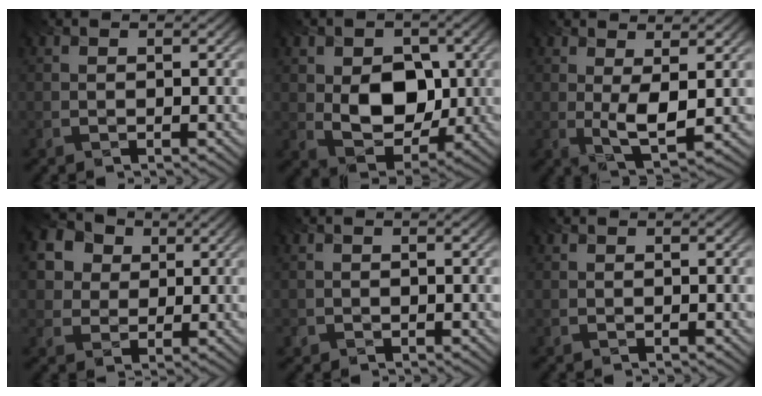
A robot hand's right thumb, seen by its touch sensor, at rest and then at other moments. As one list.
[{"total": 8.0, "force": [-0.2, 6.0, 5.4], "torque": [-0.097, -0.015, -0.007]}, {"total": 5.0, "force": [0.2, 1.7, 4.7], "torque": [-0.095, -0.002, 0.005]}, {"total": 8.4, "force": [3.3, 6.9, 3.4], "torque": [-0.132, 0.020, 0.058]}, {"total": 0.6, "force": [-0.2, 0.5, -0.3], "torque": [0.005, 0.002, 0.002]}, {"total": 0.0}]